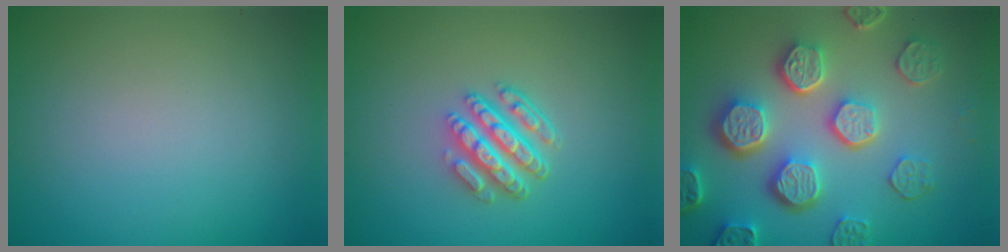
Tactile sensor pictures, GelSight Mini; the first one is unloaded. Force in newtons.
{"total": 4.6, "press": 3.4, "slide": 3.1}
{"total": 7.6, "press": 5.9, "slide": 4.8}